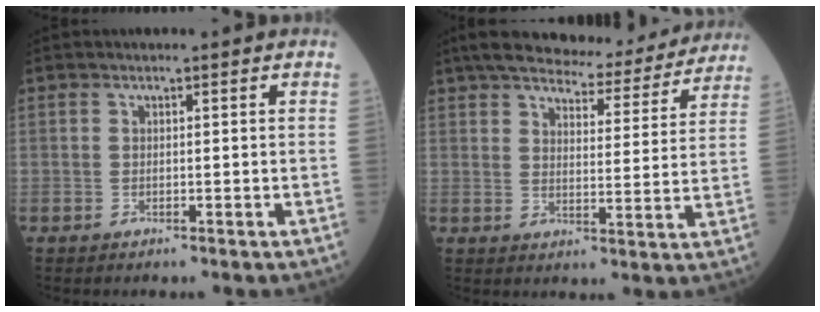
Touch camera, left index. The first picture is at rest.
{"total": 19.8, "force": [17.7, 4.4, 7.6], "torque": [-0.106, 0.005, 0.226]}